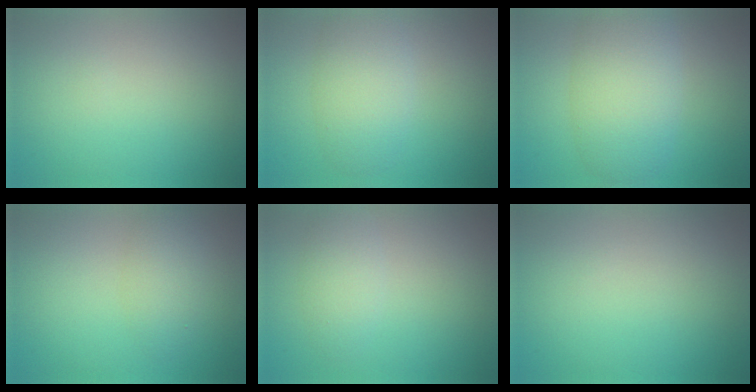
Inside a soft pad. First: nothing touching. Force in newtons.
{"total": 4.2, "press": 4.2, "slide": 0.2}
{"total": 6.7, "press": 6.7, "slide": 0.3}
{"total": 2.2, "press": 2.2, "slide": 0.1}
{"total": 2.2, "press": 2.2, "slide": 0.1}
{"total": 0.0}